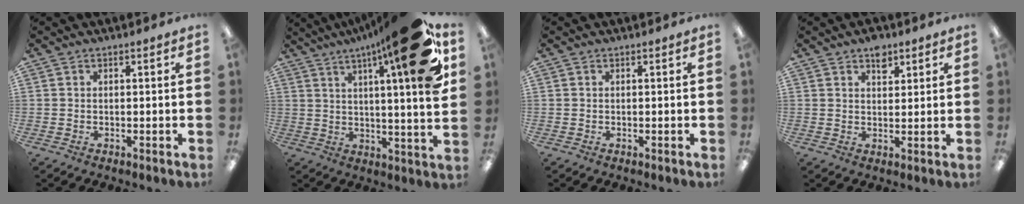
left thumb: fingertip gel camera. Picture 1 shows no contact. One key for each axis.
{"total": 23.3, "fx": 12.2, "fy": 3.9, "fz": 19.5, "tx": -0.274, "ty": -0.065, "tz": 0.178}
{"total": 0.0}
{"total": 4.5, "fx": 2.9, "fy": 2.7, "fz": 2.1, "tx": -0.008, "ty": -0.013, "tz": 0.046}